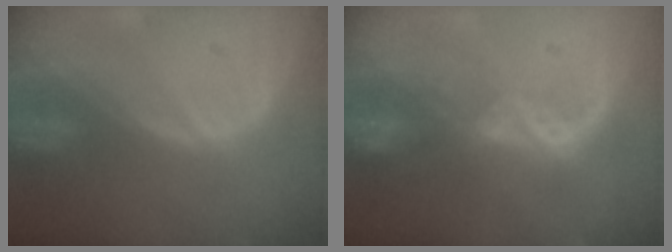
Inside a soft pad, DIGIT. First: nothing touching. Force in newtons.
{"total": 6.8, "press": 5.8, "slide": 3.5}